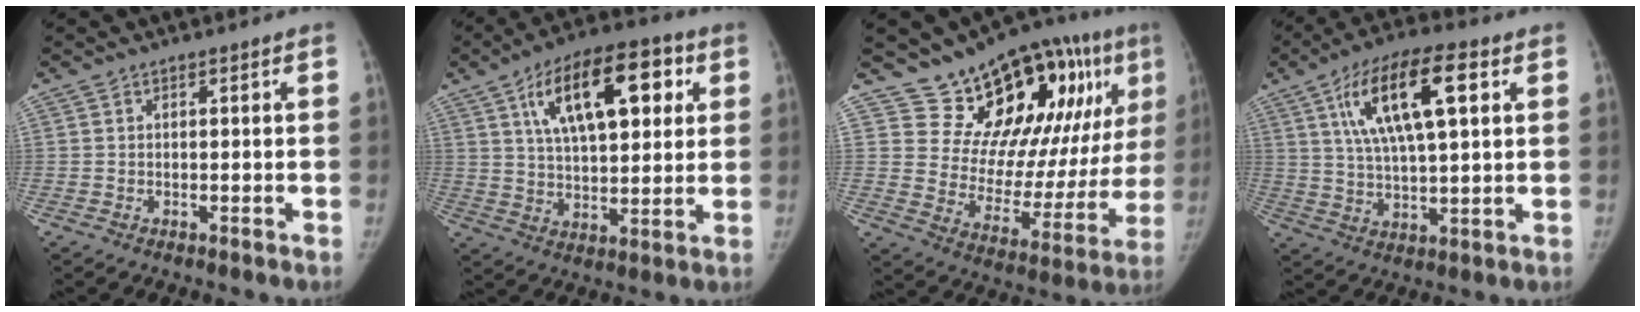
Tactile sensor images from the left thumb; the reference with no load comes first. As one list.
[{"total": 18.9, "force": [7.1, 8.7, 15.1], "torque": [-0.209, -0.002, 0.114]}, {"total": 21.8, "force": [12.9, 10.4, 14.2], "torque": [-0.138, -0.059, 0.200]}, {"total": 16.6, "force": [6.0, 5.7, 14.4], "torque": [-0.246, 0.002, 0.101]}]